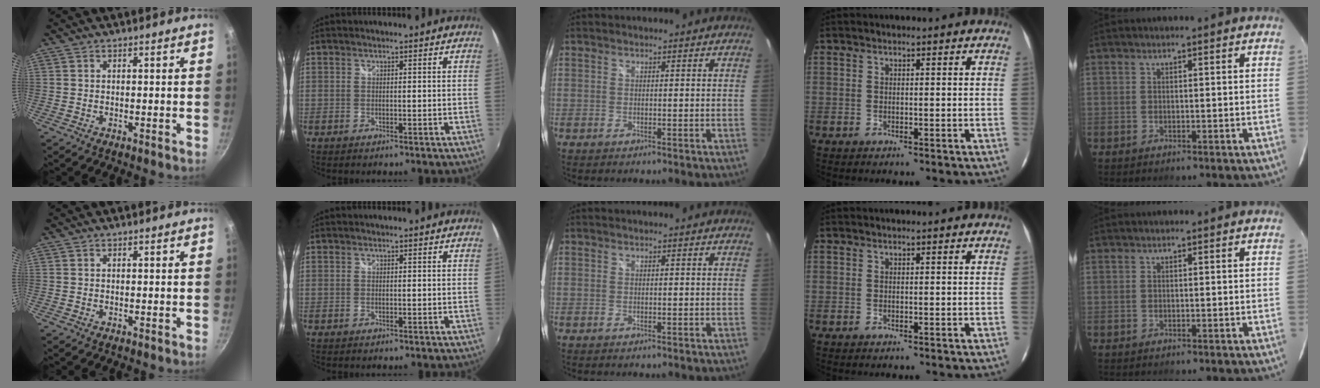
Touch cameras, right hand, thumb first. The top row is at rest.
{}